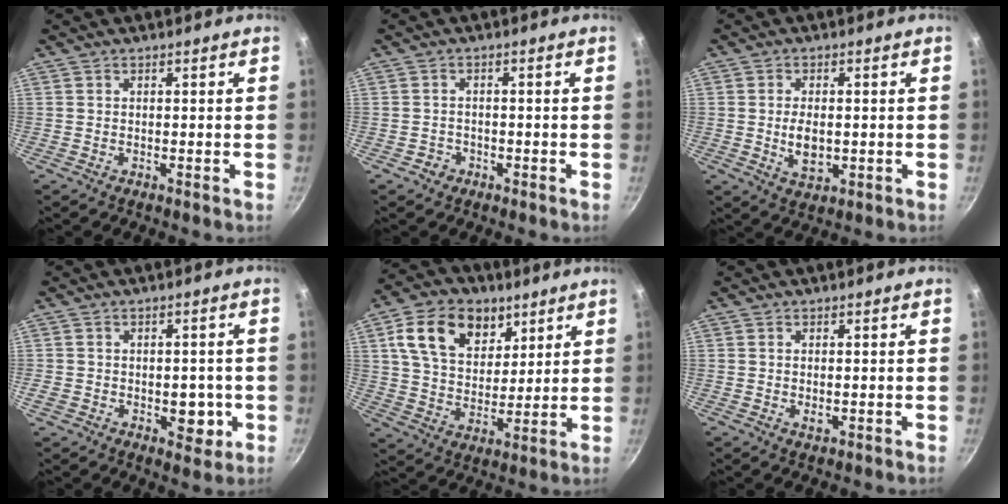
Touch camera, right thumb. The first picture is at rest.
{"total": 2.1, "force": [-1.1, 1.7, 0.5], "torque": [0.002, 0.012, -0.012]}
{"total": 5.6, "force": [-0.4, 3.3, 4.6], "torque": [-0.078, -0.004, 0.000]}
{"total": 7.0, "force": [-1.6, 4.8, 4.9], "torque": [-0.031, 0.005, -0.017]}
{"total": 16.0, "force": [7.2, 11.1, 9.0], "torque": [-0.128, -0.019, 0.121]}
{"total": 1.8, "force": [-0.2, 1.0, 1.5], "torque": [-0.024, -0.002, -0.001]}